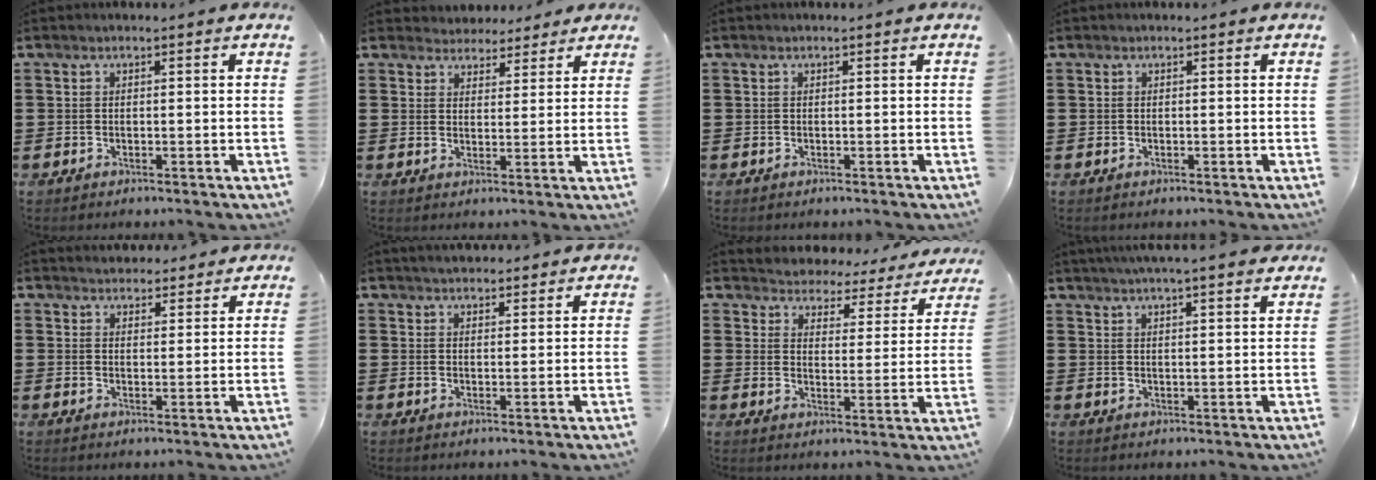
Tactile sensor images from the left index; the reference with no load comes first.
{"total": 3.5, "force": [3.2, 1.6, 0.0], "torque": [-0.013, -0.003, 0.060]}
{"total": 0.0}
{"total": 0.0}
{"total": 2.7, "force": [2.6, 0.6, -0.1], "torque": [-0.005, -0.003, 0.051]}
{"total": 2.4, "force": [2.4, 0.3, 0.2], "torque": [-0.009, -0.001, 0.046]}
{"total": 3.8, "force": [3.7, 0.4, -0.5], "torque": [-0.017, -0.034, 0.059]}
{"total": 3.9, "force": [3.6, -0.5, 1.4], "torque": [-0.039, -0.012, 0.063]}